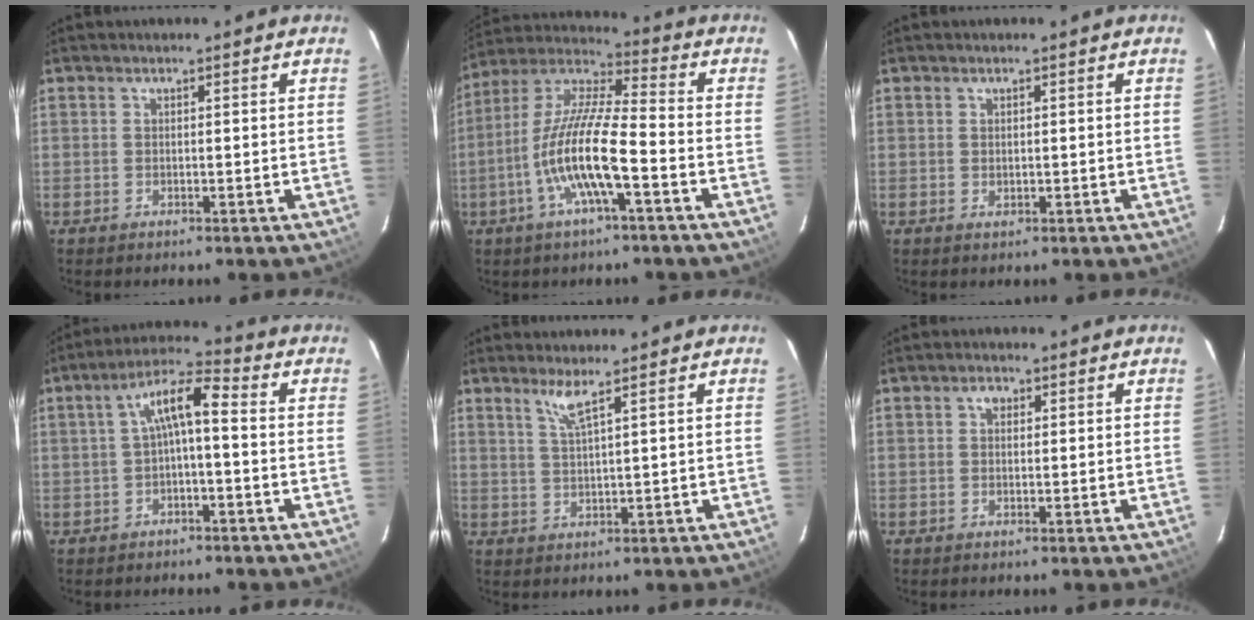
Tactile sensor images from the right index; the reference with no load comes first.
{"total": 14.1, "force": [-5.0, 2.2, 13.0], "torque": [-0.259, -0.002, -0.103]}
{"total": 0.7, "force": [0.2, 0.6, 0.2], "torque": [-0.003, -0.001, 0.005]}
{"total": 6.7, "force": [-0.6, 1.8, 6.4], "torque": [-0.132, 0.023, -0.012]}
{"total": 3.2, "force": [2.2, -0.6, 2.2], "torque": [-0.047, -0.008, 0.044]}
{"total": 1.5, "force": [0.5, 1.2, 0.8], "torque": [-0.011, 0.008, 0.006]}